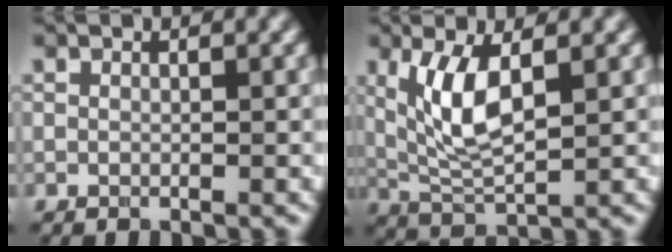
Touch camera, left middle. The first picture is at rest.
{"total": 4.7, "force": [1.3, 1.6, 4.3], "torque": [-0.103, -0.005, 0.043]}